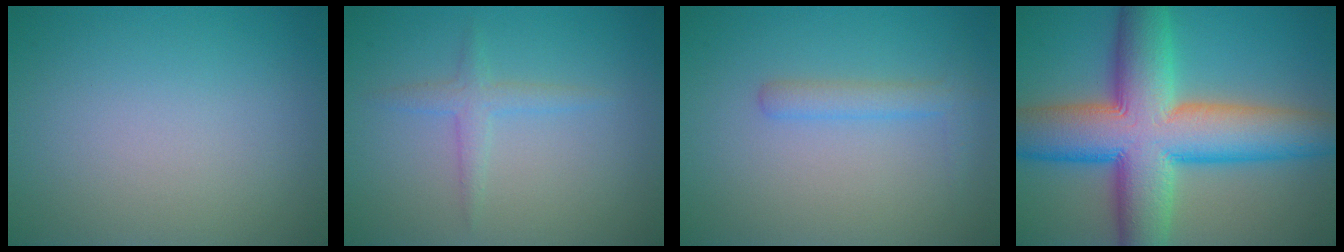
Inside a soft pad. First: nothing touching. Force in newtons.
{"total": 1.7, "press": 1.7, "slide": 0.1}
{"total": 1.9, "press": 1.9, "slide": 0.2}
{"total": 14.2, "press": 14.2, "slide": 0.2}